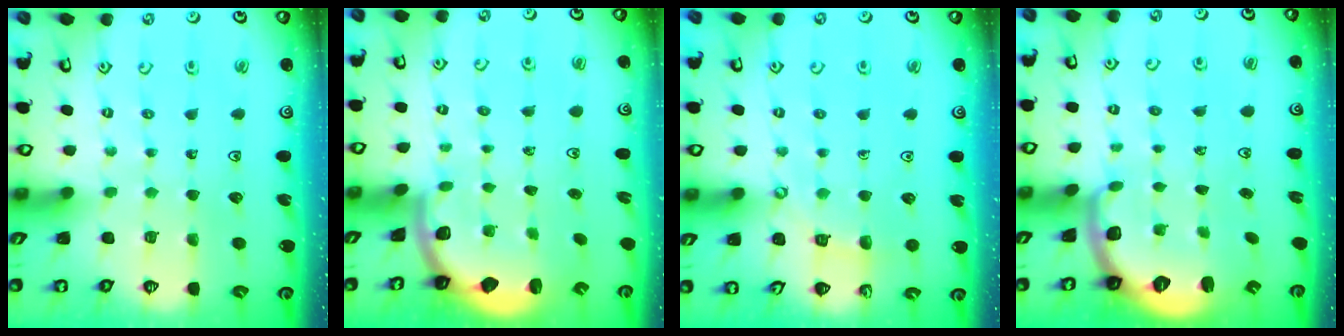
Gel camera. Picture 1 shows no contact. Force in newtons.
{"total": 2.0, "press": 2.0, "slide": 0.5}
{"total": 3.7, "press": 3.6, "slide": 0.5}
{"total": 1.8, "press": 1.8, "slide": 0.5}